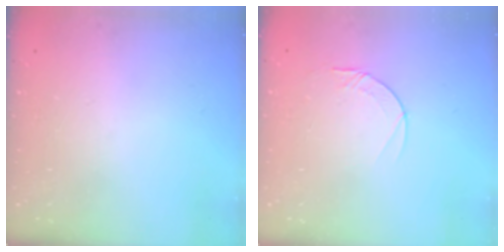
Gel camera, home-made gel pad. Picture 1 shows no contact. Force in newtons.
{"total": 3.9, "press": 3.9, "slide": 0.4}